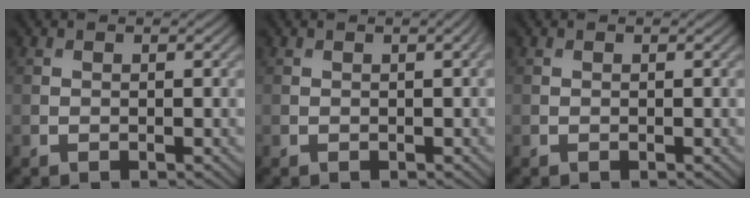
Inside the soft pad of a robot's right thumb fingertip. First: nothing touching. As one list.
[{"total": 0.0}, {"total": 0.0}]